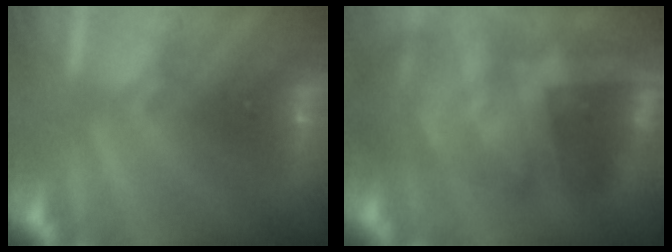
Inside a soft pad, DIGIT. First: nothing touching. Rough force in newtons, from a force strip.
{"total": 7.0}